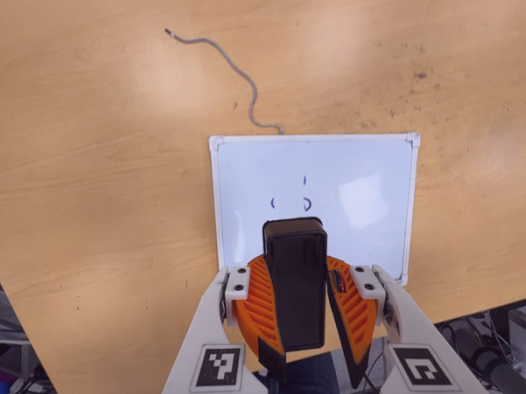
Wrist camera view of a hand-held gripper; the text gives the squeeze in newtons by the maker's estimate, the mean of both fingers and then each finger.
{"total": 10.6, "left": 10.3, "right": 10.9}